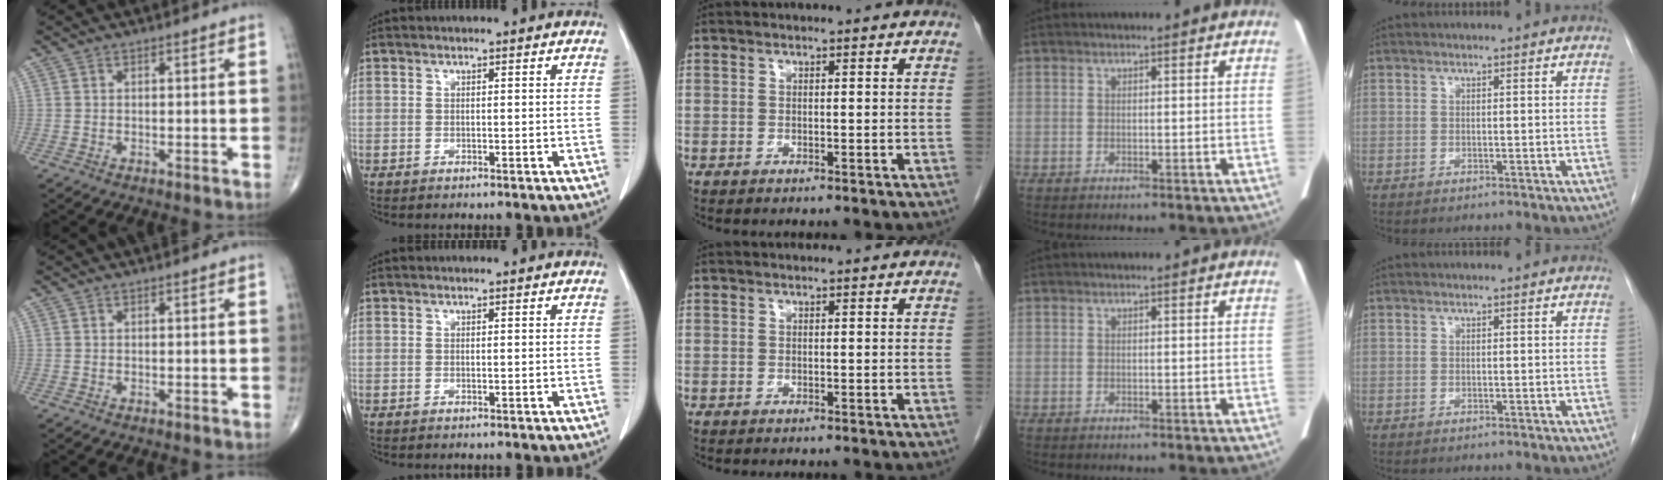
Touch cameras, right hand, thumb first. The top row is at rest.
{}